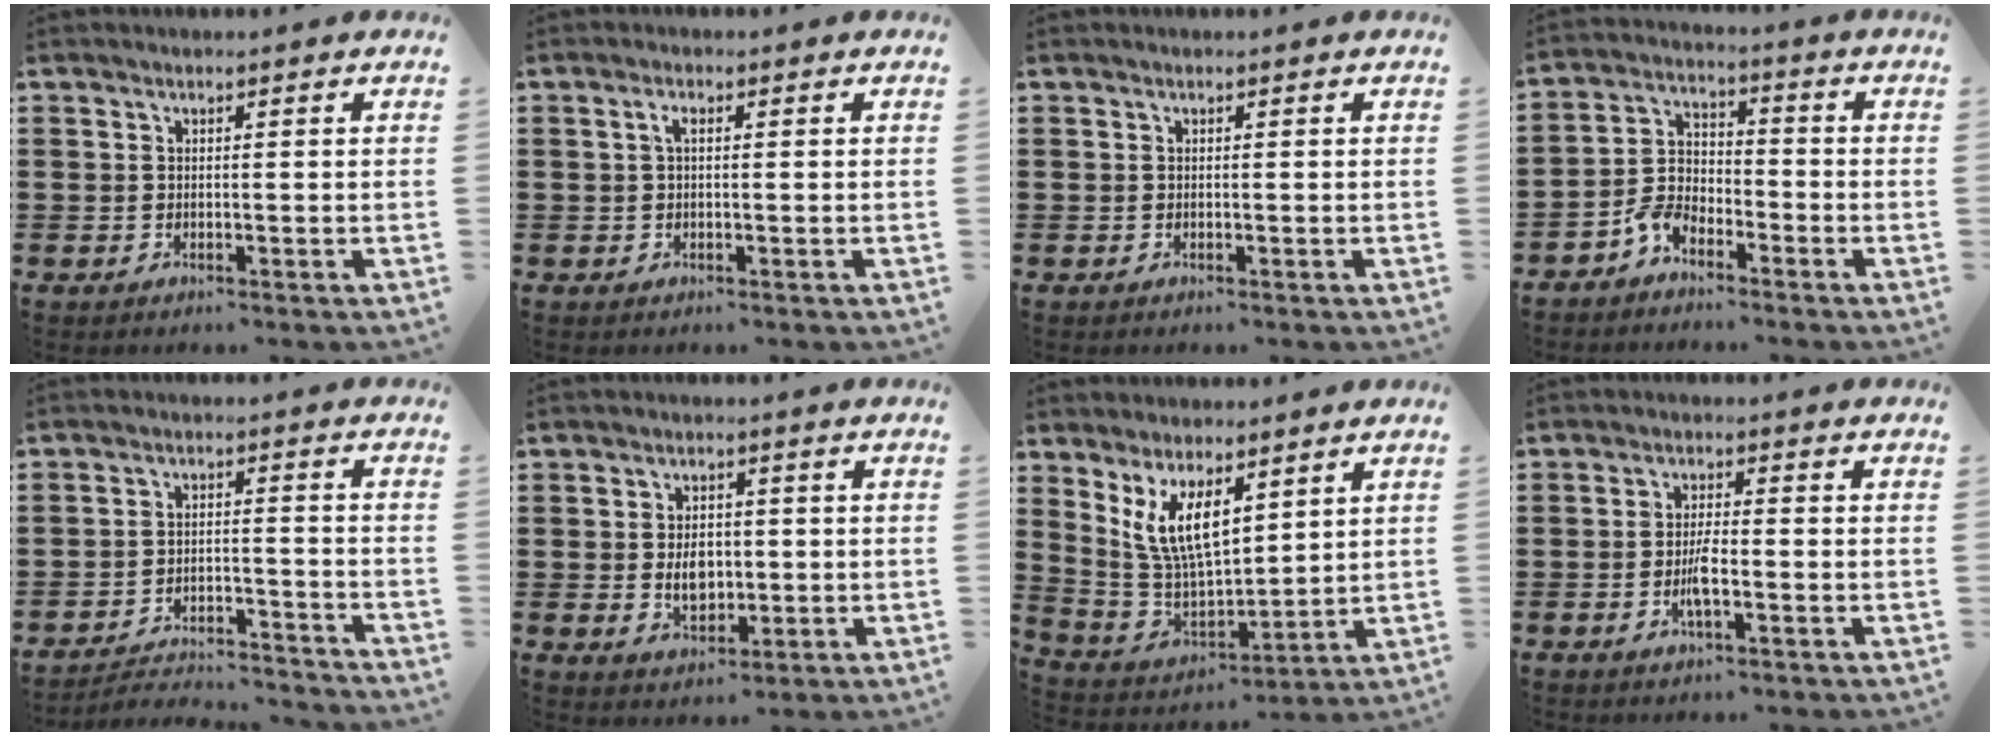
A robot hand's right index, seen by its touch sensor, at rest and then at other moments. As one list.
[{"total": 1.3, "force": [0.2, 0.4, 1.2], "torque": [-0.025, 0.005, 0.001]}, {"total": 0.0}, {"total": 5.0, "force": [-3.8, 2.6, 1.9], "torque": [-0.057, 0.009, -0.079]}, {"total": 3.8, "force": [-3.8, 0.3, 0.6], "torque": [-0.016, 0.003, -0.081]}, {"total": 4.5, "force": [-0.1, 3.2, 3.1], "torque": [-0.050, 0.002, -0.008]}, {"total": 9.5, "force": [4.8, 3.8, 7.2], "torque": [-0.173, -0.015, 0.086]}, {"total": 3.4, "force": [-1.1, 0.7, 3.1], "torque": [-0.069, -0.004, -0.025]}]